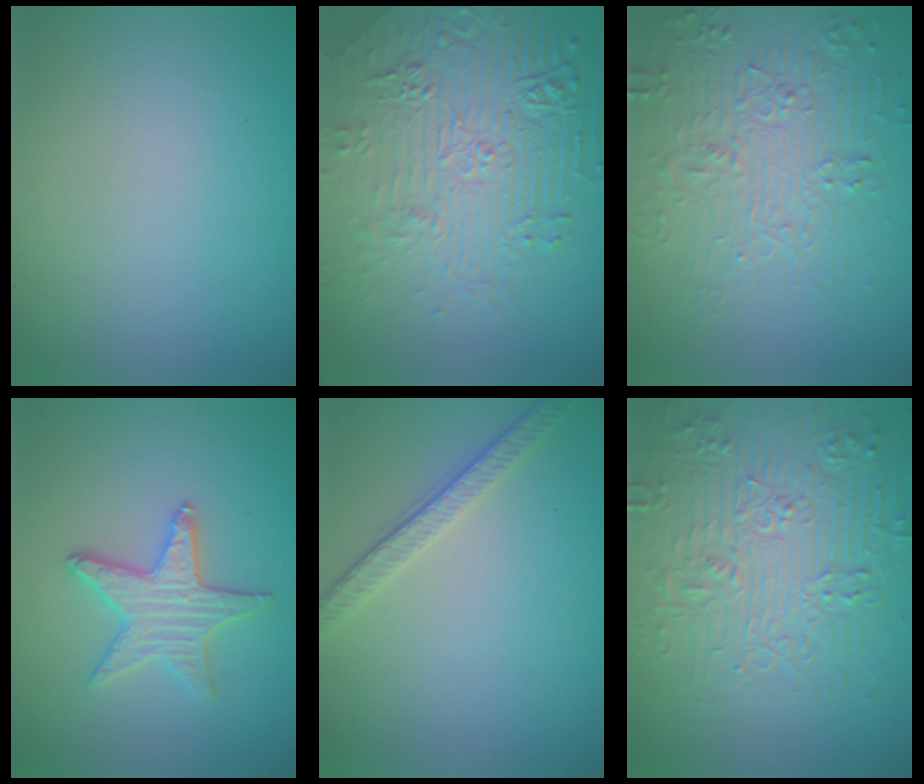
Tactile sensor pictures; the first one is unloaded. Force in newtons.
{"total": 7.9, "press": 5.6, "slide": 5.5}
{"total": 4.4, "press": 4.3, "slide": 0.7}
{"total": 3.1, "press": 3.1, "slide": 0.4}
{"total": 2.6, "press": 2.0, "slide": 1.7}
{"total": 8.0, "press": 6.2, "slide": 5.0}